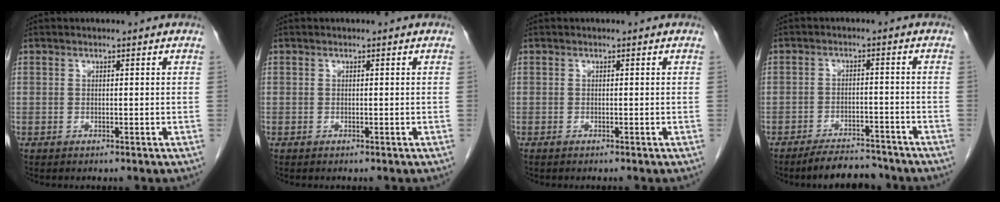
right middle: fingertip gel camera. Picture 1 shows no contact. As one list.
[{"total": 0.0}, {"total": 0.6, "force": [-0.5, 0.0, 0.2], "torque": [-0.003, -0.001, -0.010]}, {"total": 6.5, "force": [-6.0, 1.7, 1.7], "torque": [-0.023, -0.004, -0.094]}]